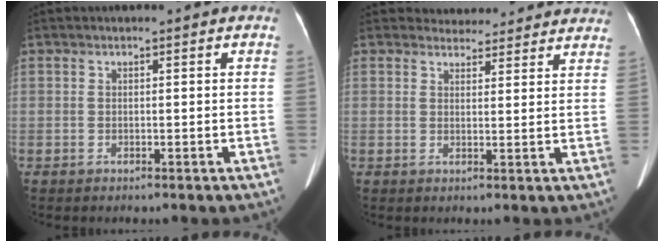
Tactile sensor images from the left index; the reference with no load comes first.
{"total": 9.0, "force": [8.5, 2.9, 0.9], "torque": [0.017, 0.013, 0.084]}